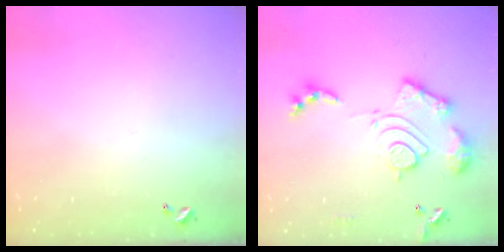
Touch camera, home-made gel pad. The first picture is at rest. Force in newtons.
{"total": 17.4, "press": 17.3, "slide": 1.7}